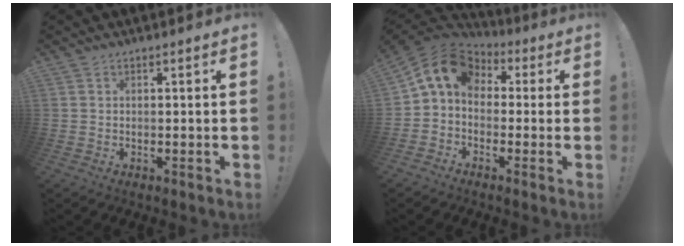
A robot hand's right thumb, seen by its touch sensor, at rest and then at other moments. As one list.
[{"total": 11.2, "force": [1.9, 8.6, 6.9], "torque": [-0.129, 0.006, 0.039]}]